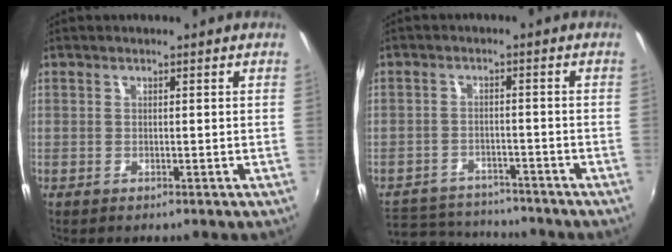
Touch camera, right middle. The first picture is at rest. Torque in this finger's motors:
{"motor_torque": [0.05, -0.51, -0.42, -0.05]}